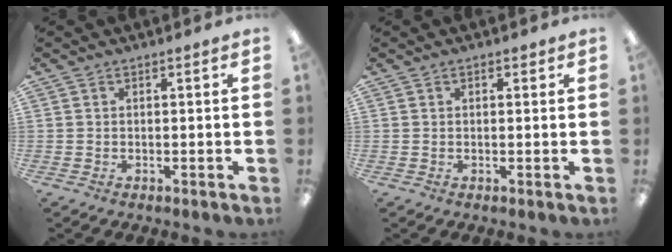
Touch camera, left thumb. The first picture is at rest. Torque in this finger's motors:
{"motor_torque": [0.11, 0.07, -0.48, 0.23, -0.03]}